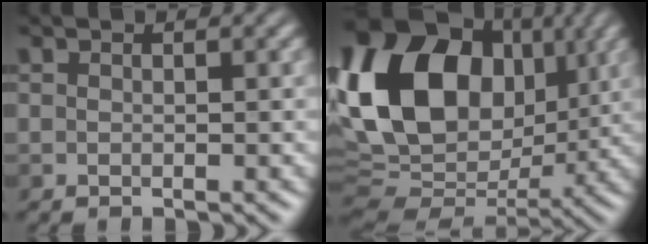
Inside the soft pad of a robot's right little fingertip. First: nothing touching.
{"total": 17.6, "force": [3.5, 12.8, 11.6], "torque": [-0.234, 0.020, 0.061]}